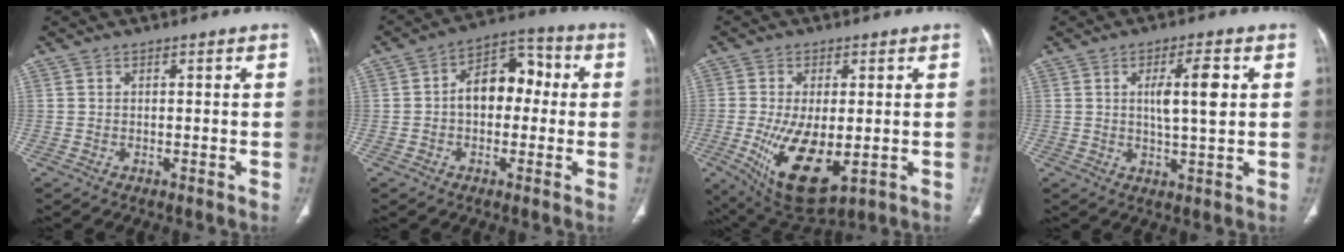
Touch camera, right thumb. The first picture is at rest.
{"total": 10.3, "force": [0.1, 6.9, 7.7], "torque": [-0.086, 0.036, -0.010]}
{"total": 13.9, "force": [-2.9, 6.3, 12.1], "torque": [-0.215, -0.022, -0.027]}
{"total": 7.2, "force": [1.4, 1.7, 6.8], "torque": [-0.115, -0.004, 0.028]}